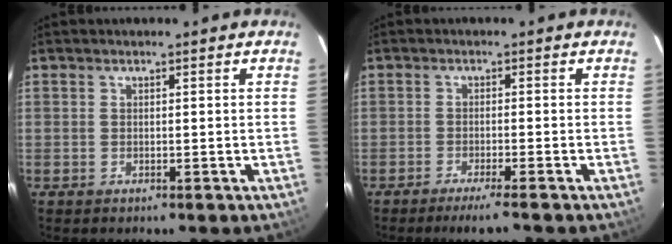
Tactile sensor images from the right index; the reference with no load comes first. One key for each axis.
{"total": 3.9, "fx": -3.2, "fy": -0.7, "fz": 2.1, "tx": -0.049, "ty": -0.007, "tz": -0.057}